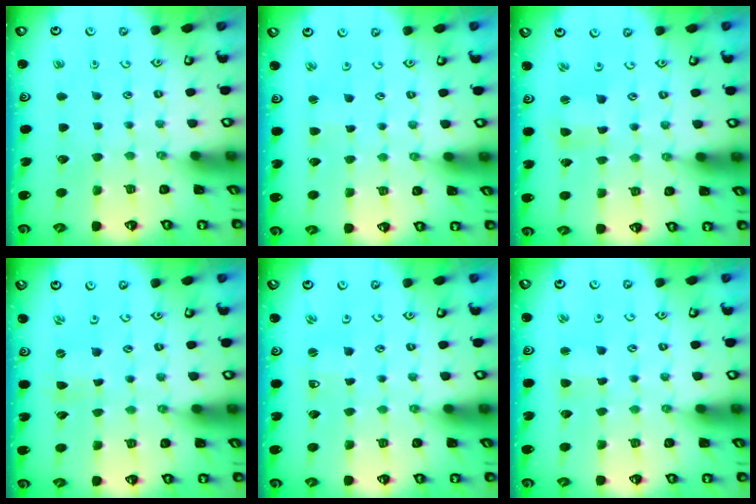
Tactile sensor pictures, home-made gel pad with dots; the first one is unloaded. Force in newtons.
{"total": 2.3, "press": 2.3, "slide": 0.2}
{"total": 2.1, "press": 2.1, "slide": 0.3}
{"total": 0.0}
{"total": 1.7, "press": 1.7, "slide": 0.3}
{"total": 2.7, "press": 2.7, "slide": 0.3}